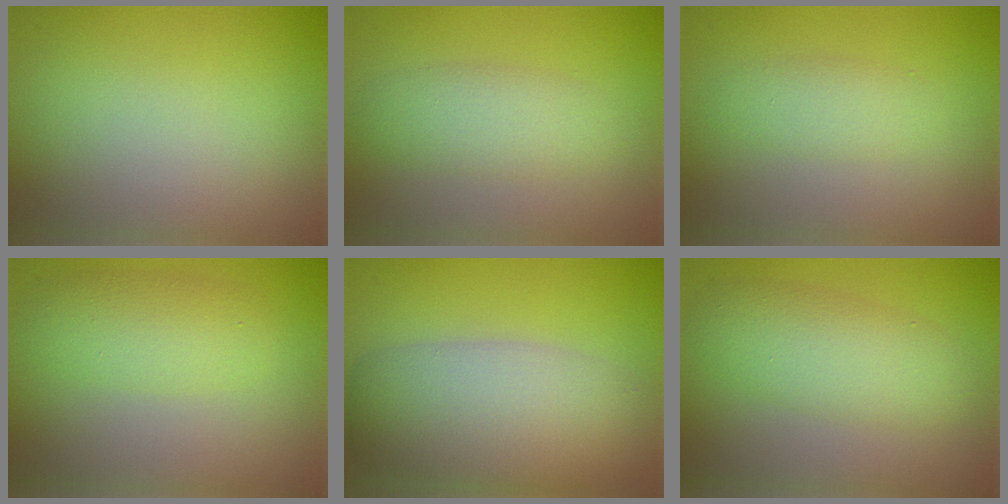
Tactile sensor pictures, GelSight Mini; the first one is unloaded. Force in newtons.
{"total": 3.0, "press": 3.0, "slide": 0.1}
{"total": 2.0, "press": 2.0, "slide": 0.0}
{"total": 3.4, "press": 3.4, "slide": 0.1}
{"total": 8.1, "press": 8.1, "slide": 0.5}
{"total": 4.3, "press": 4.3, "slide": 0.1}